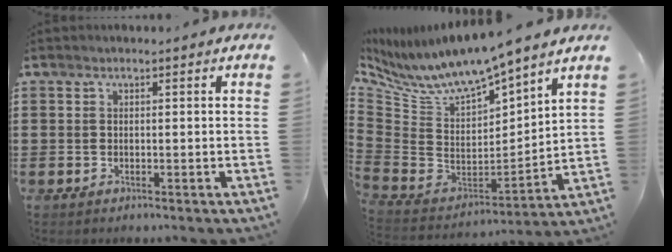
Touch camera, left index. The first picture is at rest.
{"total": 7.6, "force": [6.9, 0.6, 3.1], "torque": [-0.097, -0.062, 0.117]}